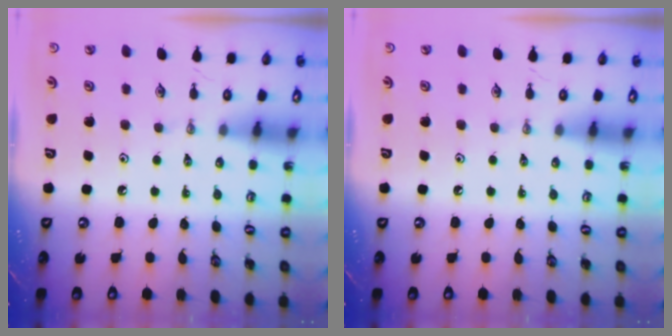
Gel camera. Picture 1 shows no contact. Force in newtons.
{"total": 0.0}